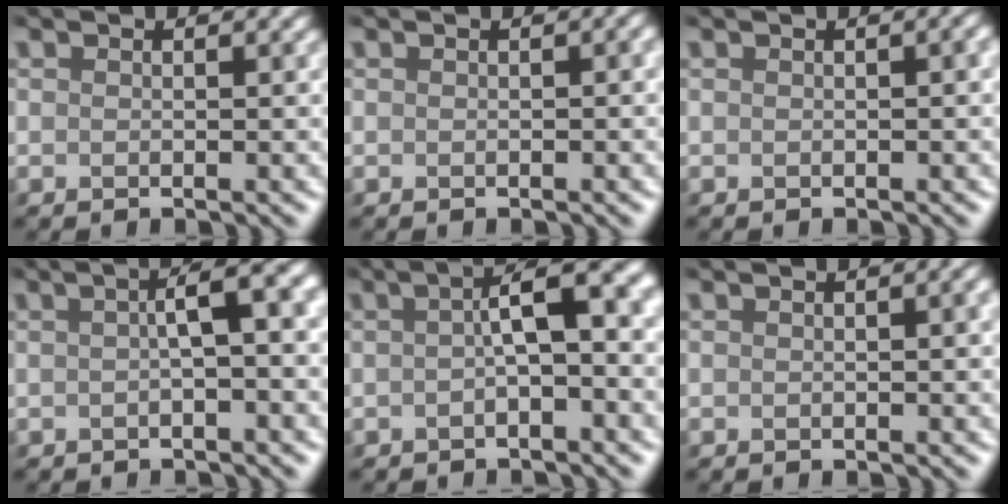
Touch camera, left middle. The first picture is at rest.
{"total": 1.5, "force": [-0.4, 0.8, 1.2], "torque": [-0.007, 0.009, -0.008]}
{"total": 2.0, "force": [-0.5, 1.0, 1.7], "torque": [-0.007, 0.012, -0.011]}
{"total": 3.8, "force": [-0.1, 0.6, 3.7], "torque": [-0.051, 0.019, -0.010]}
{"total": 4.6, "force": [-0.1, 1.0, 4.5], "torque": [-0.065, 0.019, -0.008]}
{"total": 1.5, "force": [-0.3, 0.7, 1.3], "torque": [-0.004, 0.008, -0.008]}